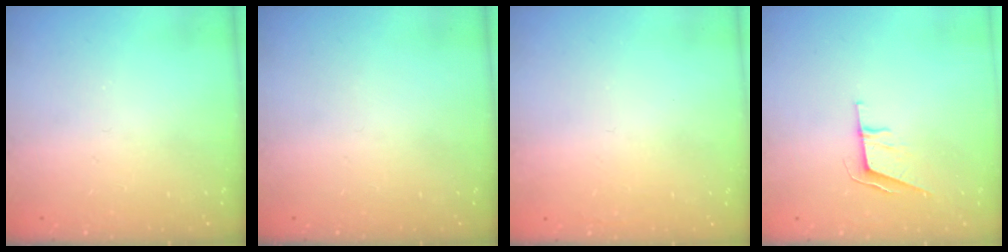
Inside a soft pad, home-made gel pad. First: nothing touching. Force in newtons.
{"total": 0.0}
{"total": 1.6, "press": 1.6, "slide": 0.1}
{"total": 5.8, "press": 5.2, "slide": 2.6}